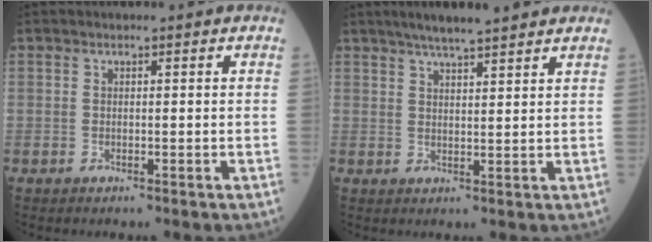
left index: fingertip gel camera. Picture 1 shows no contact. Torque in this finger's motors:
{"motor_torque": [0.11, -0.12, 0.08, 0.06]}